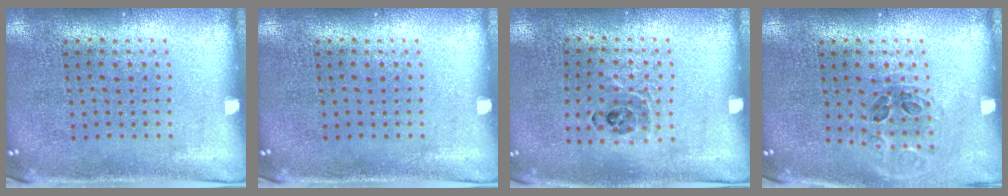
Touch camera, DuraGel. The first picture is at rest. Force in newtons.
{"total": 0.0}
{"total": 0.8, "press": 0.8, "slide": 0.2}
{"total": 0.9, "press": 0.9, "slide": 0.1}